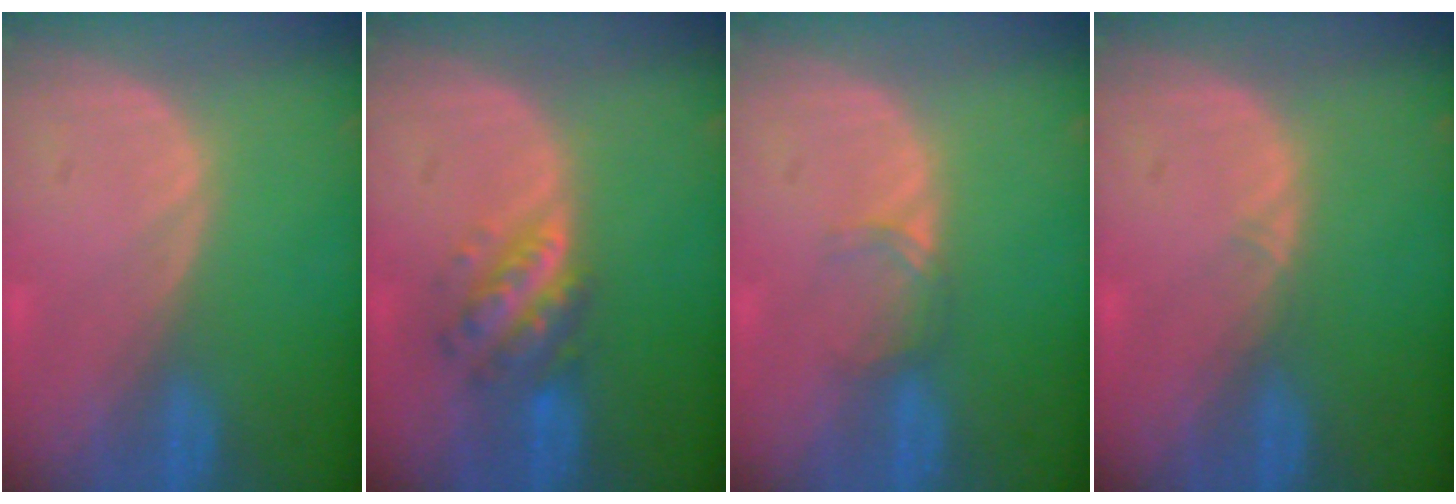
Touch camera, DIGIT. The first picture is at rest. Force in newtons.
{"total": 5.8, "press": 5.3, "slide": 2.4}
{"total": 1.9, "press": 1.9, "slide": 0.3}
{"total": 0.6, "press": 0.5, "slide": 0.4}